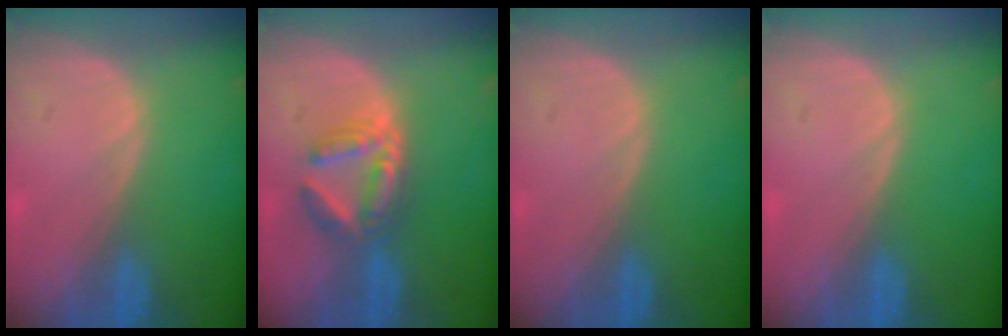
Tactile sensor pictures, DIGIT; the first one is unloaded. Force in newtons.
{"total": 5.9, "press": 5.6, "slide": 1.8}
{"total": 0.0}
{"total": 0.0}